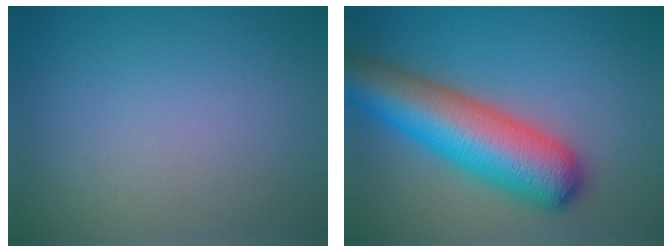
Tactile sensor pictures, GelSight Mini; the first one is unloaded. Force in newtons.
{"total": 10.2, "press": 10.2, "slide": 0.3}